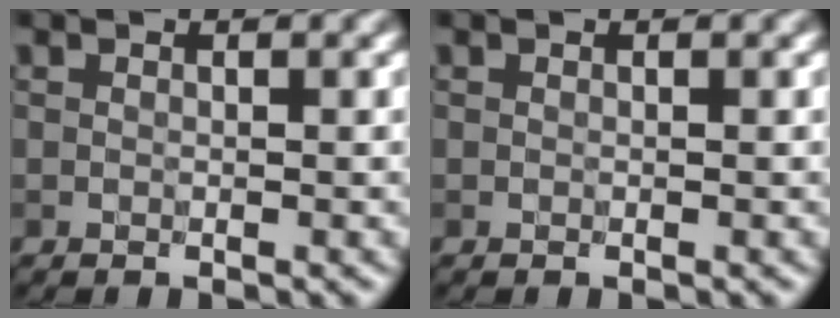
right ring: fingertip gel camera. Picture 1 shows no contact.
{"total": 0.0}